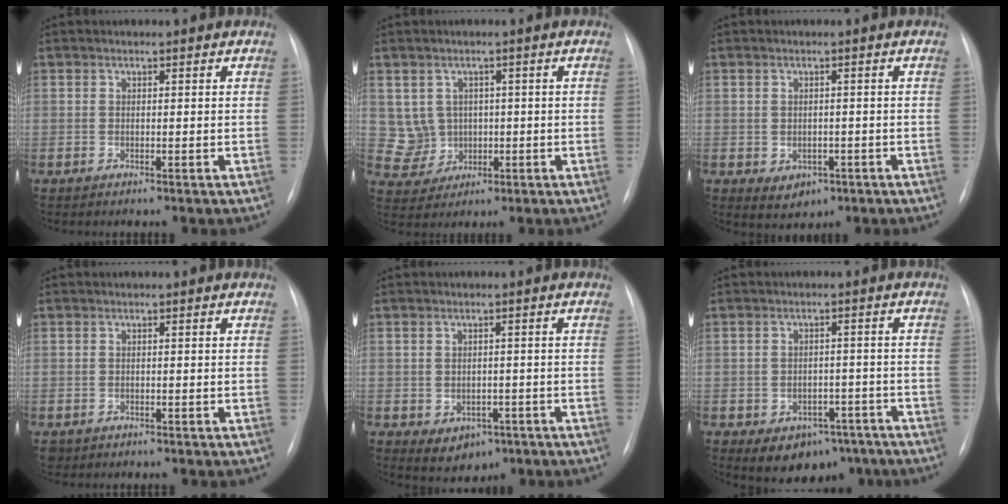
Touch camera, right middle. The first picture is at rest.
{"total": 4.8, "force": [0.6, 4.8, 0.4], "torque": [-0.006, 0.012, 0.020]}
{"total": 3.3, "force": [-1.2, 2.6, 1.7], "torque": [-0.021, 0.001, -0.001]}
{"total": 1.4, "force": [-0.8, 1.1, 0.2], "torque": [-0.005, 0.003, -0.008]}
{"total": 4.5, "force": [-1.8, 3.5, 2.1], "torque": [-0.028, 0.005, -0.006]}
{"total": 7.9, "force": [-4.8, 5.4, 3.1], "torque": [-0.033, 0.018, -0.056]}